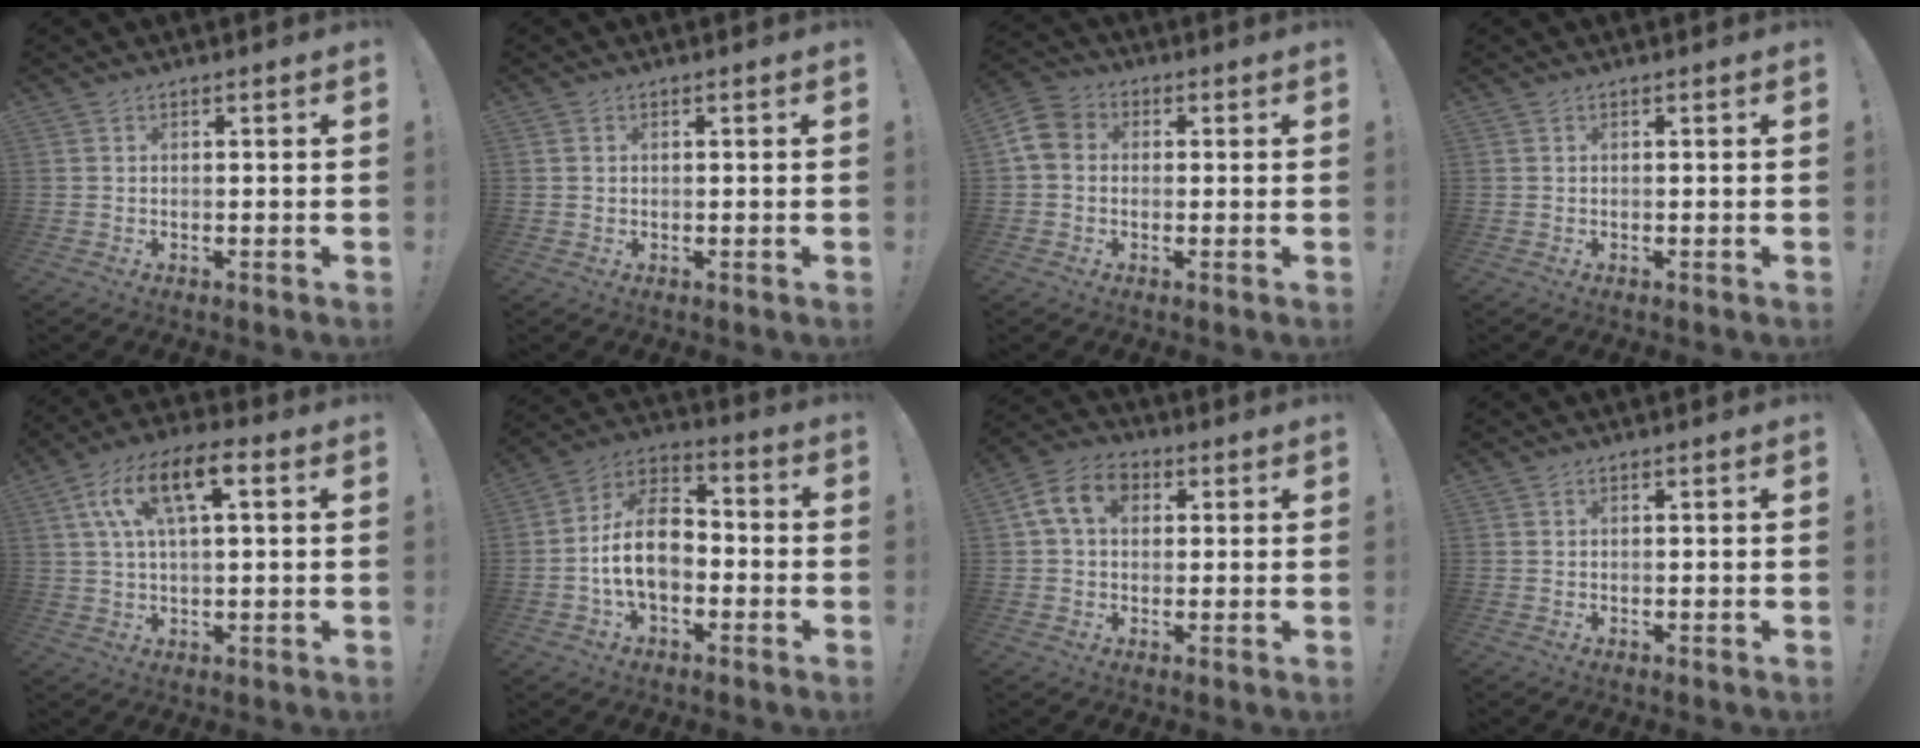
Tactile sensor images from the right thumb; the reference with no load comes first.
{"total": 0.7, "force": [0.2, 0.7, 0.1], "torque": [-0.004, 0.005, 0.004]}
{"total": 7.2, "force": [0.3, 5.8, 4.3], "torque": [-0.088, 0.011, 0.007]}
{"total": 0.0}
{"total": 13.0, "force": [4.6, 5.0, 11.1], "torque": [-0.199, 0.002, 0.079]}
{"total": 15.4, "force": [-2.6, 10.1, 11.3], "torque": [-0.197, 0.025, -0.042]}
{"total": 10.2, "force": [2.6, 7.3, 6.7], "torque": [-0.117, 0.014, 0.052]}
{"total": 0.0}